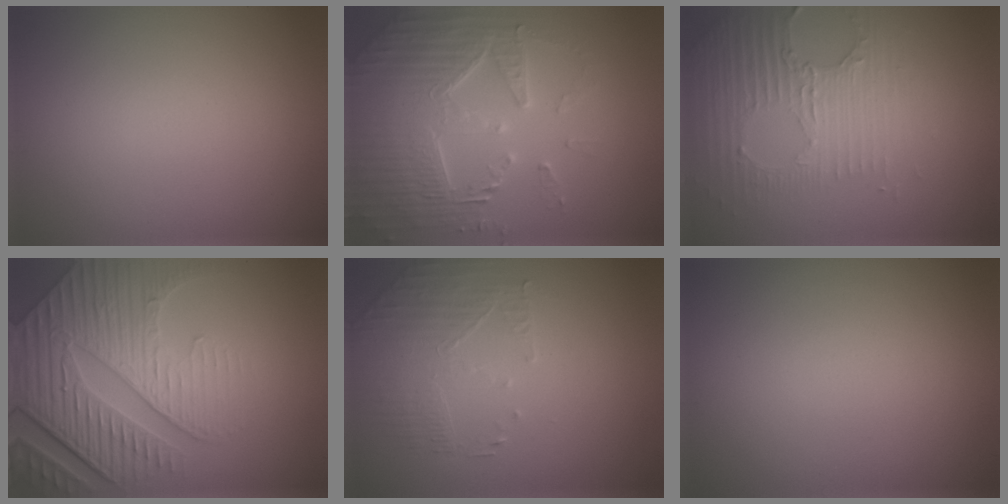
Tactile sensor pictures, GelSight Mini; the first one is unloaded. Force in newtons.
{"total": 5.3, "press": 5.2, "slide": 1.1}
{"total": 3.5, "press": 3.4, "slide": 0.9}
{"total": 9.1, "press": 6.2, "slide": 6.6}
{"total": 1.9, "press": 1.5, "slide": 1.2}
{"total": 0.0}